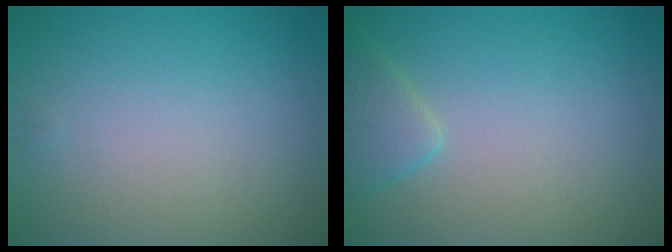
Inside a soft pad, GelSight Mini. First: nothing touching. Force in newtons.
{"total": 2.3, "press": 2.2, "slide": 0.2}